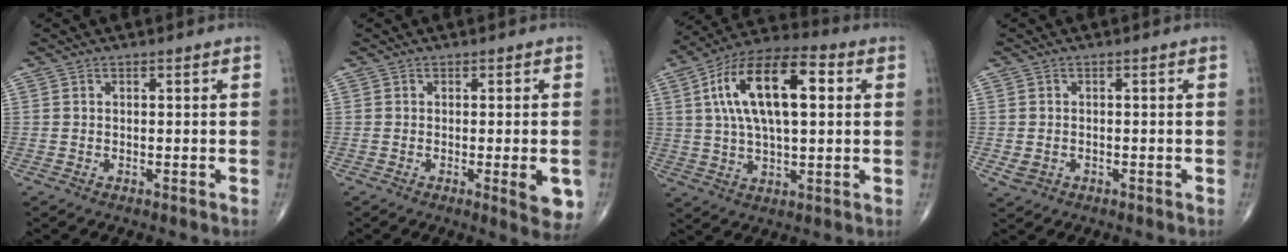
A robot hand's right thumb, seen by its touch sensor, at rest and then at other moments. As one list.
[{"total": 5.4, "force": [-1.4, 1.4, 5.1], "torque": [-0.057, -0.009, -0.015]}, {"total": 18.8, "force": [4.4, 8.4, 16.2], "torque": [-0.277, 0.022, 0.068]}, {"total": 2.1, "force": [-0.6, 1.7, 1.0], "torque": [-0.017, 0.002, -0.004]}]